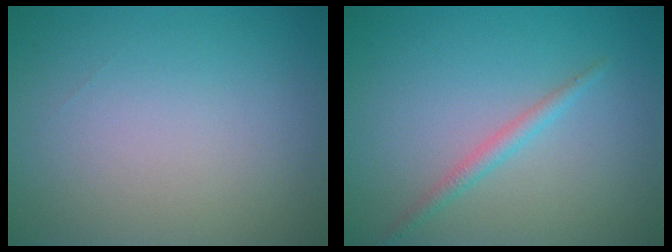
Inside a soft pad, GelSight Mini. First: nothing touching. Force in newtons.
{"total": 1.5, "press": 1.5, "slide": 0.0}